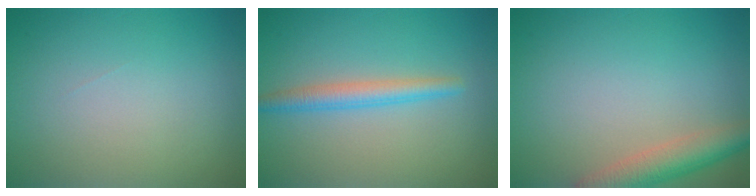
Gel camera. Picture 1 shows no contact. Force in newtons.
{"total": 2.6, "press": 2.6, "slide": 0.2}
{"total": 4.1, "press": 4.0, "slide": 0.3}